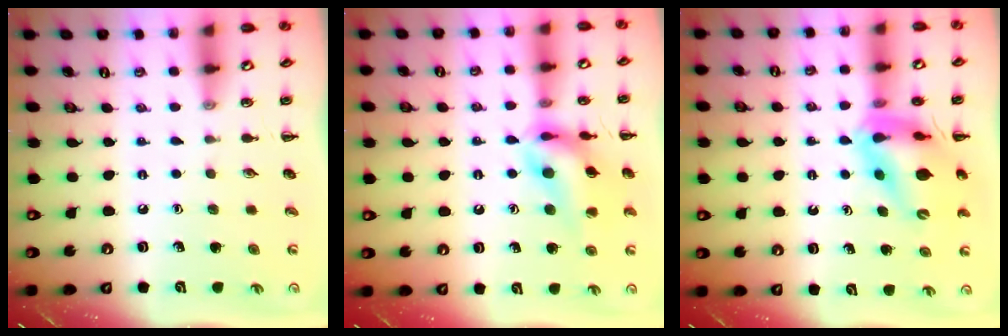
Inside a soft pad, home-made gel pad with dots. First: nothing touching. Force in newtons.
{"total": 16.4, "press": 16.3, "slide": 2.3}
{"total": 13.7, "press": 13.1, "slide": 3.8}